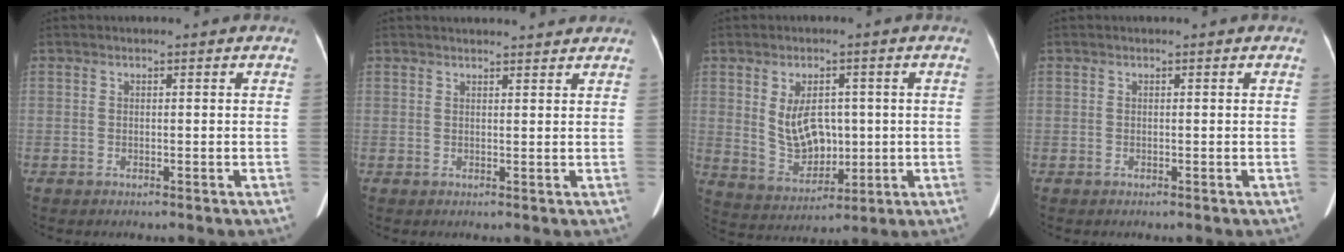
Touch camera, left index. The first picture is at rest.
{"total": 7.0, "force": [6.6, 1.0, 1.9], "torque": [-0.021, 0.021, 0.075]}
{"total": 7.9, "force": [0.9, 4.9, 6.1], "torque": [-0.122, 0.002, 0.034]}
{"total": 0.0}